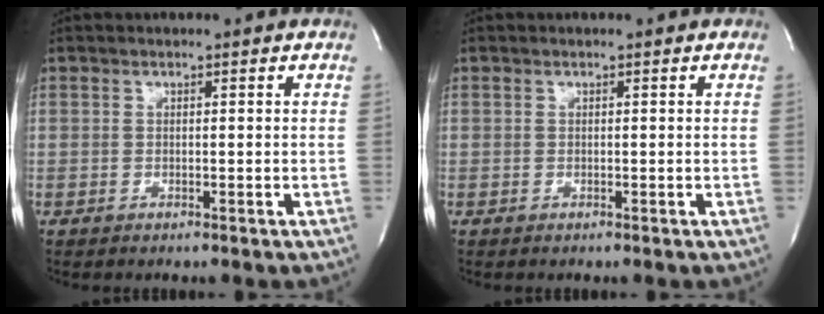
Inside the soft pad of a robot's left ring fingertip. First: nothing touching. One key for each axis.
{"total": 0.0}